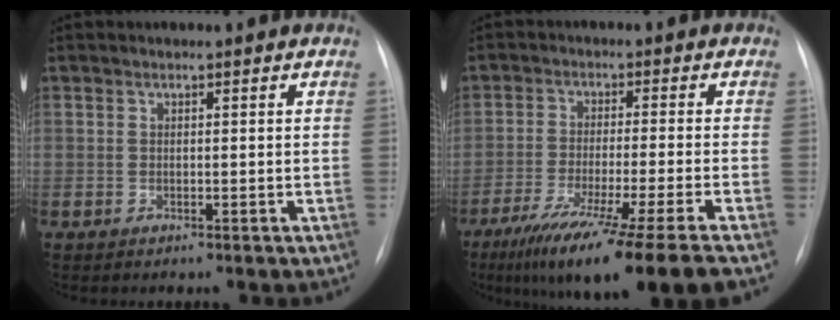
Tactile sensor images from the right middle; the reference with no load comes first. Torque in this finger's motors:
{"motor_torque": [1.42, -0.72, 0.84, 0.21]}